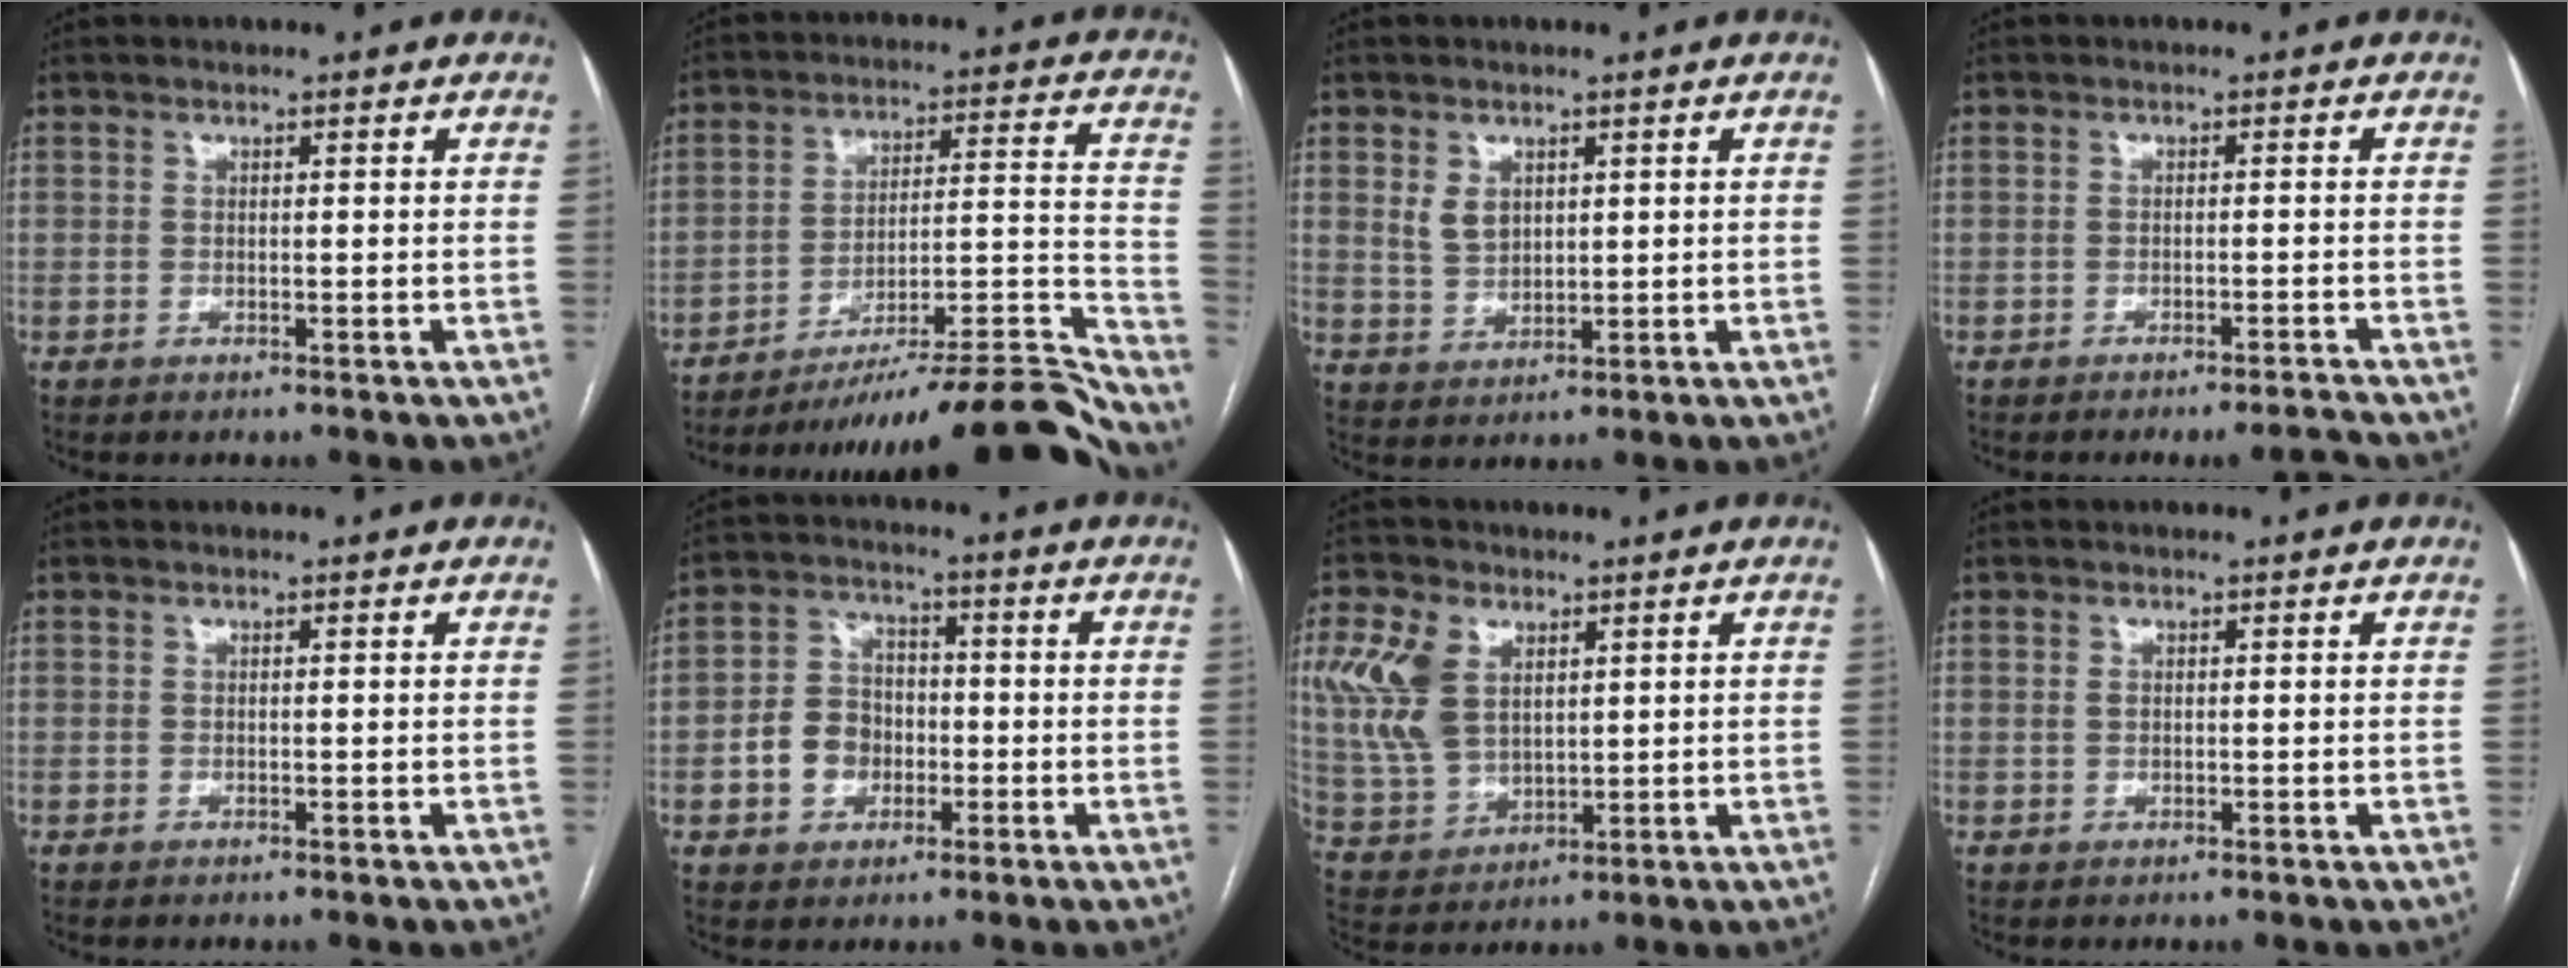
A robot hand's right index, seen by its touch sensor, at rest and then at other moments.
{"total": 28.1, "force": [-25.8, 0.8, 11.1], "torque": [-0.073, 0.007, -0.358]}
{"total": 4.0, "force": [1.6, 2.8, 2.3], "torque": [-0.049, 0.006, 0.040]}
{"total": 3.0, "force": [-2.8, -0.9, 0.6], "torque": [-0.007, -0.007, -0.039]}
{"total": 0.0}
{"total": 7.1, "force": [-1.7, 5.8, 3.7], "torque": [-0.082, 0.023, -0.026]}
{"total": 10.5, "force": [3.7, 6.8, 7.0], "torque": [-0.173, 0.015, 0.085]}
{"total": 0.6, "force": [0.1, 0.5, 0.4], "torque": [-0.009, 0.004, 0.004]}